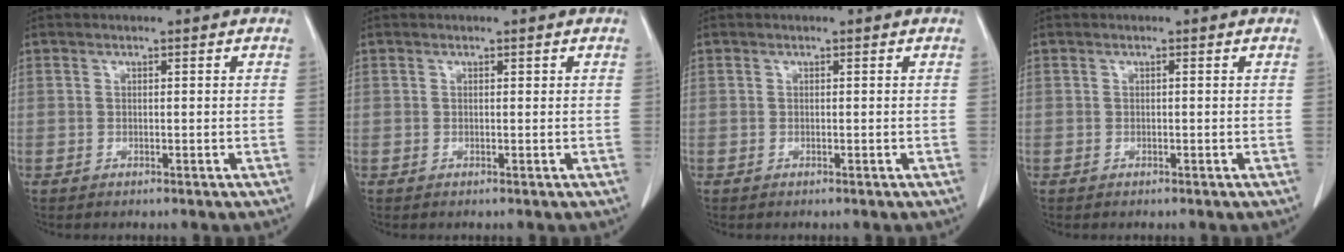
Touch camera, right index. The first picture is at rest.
{"total": 0.0}
{"total": 0.0}
{"total": 0.0}